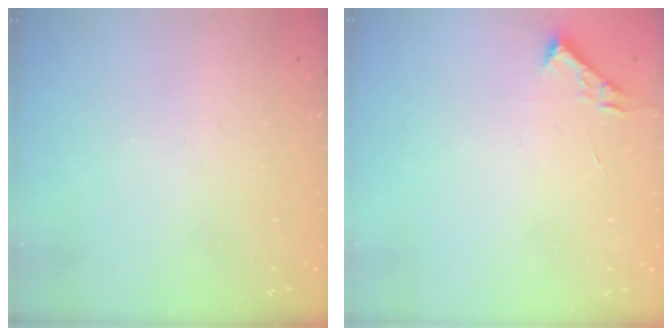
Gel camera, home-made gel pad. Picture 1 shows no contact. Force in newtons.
{"total": 2.7, "press": 2.7, "slide": 0.4}